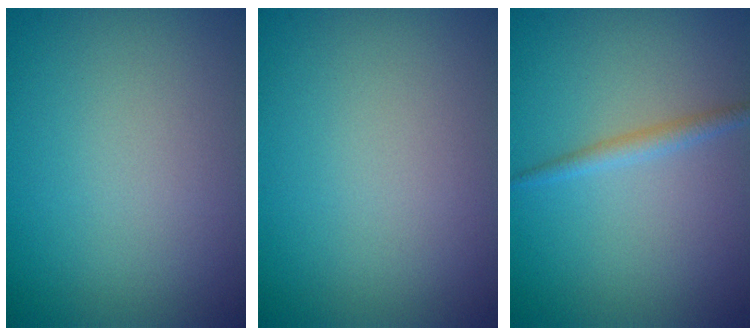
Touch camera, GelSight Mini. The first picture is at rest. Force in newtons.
{"total": 0.0}
{"total": 1.4, "press": 1.4, "slide": 0.1}